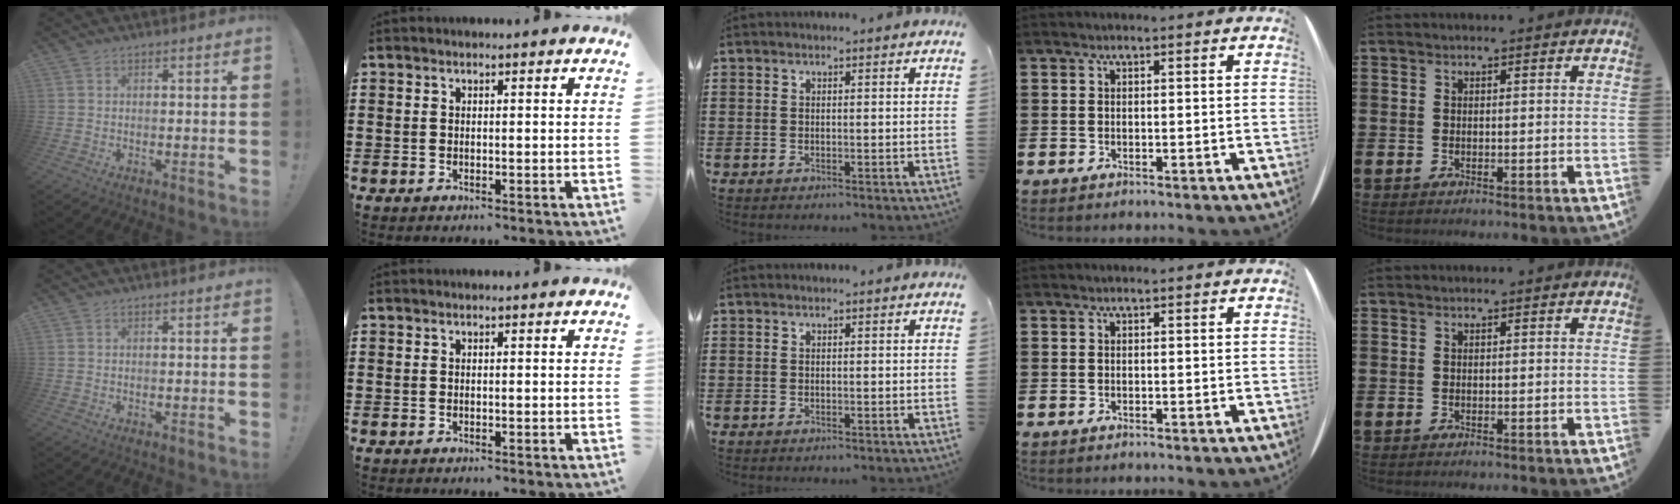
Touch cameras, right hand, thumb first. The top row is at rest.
{}